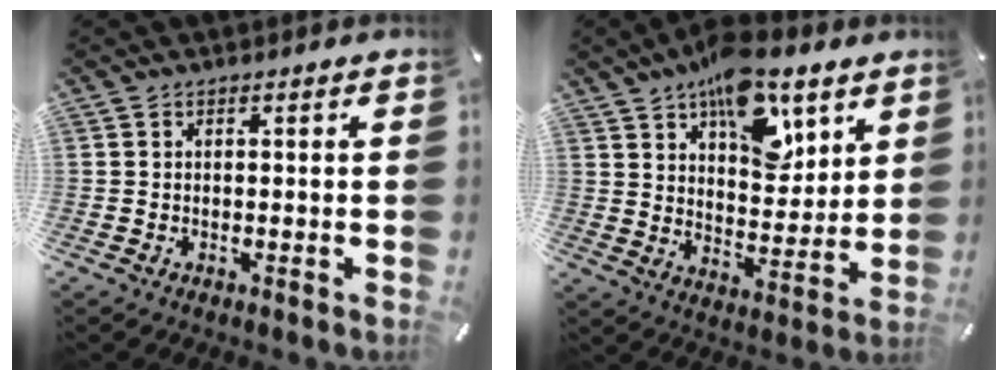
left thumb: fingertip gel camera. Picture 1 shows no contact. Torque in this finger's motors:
{"motor_torque": [2.56, 2.45, 1.41, -1.36, 0.52]}